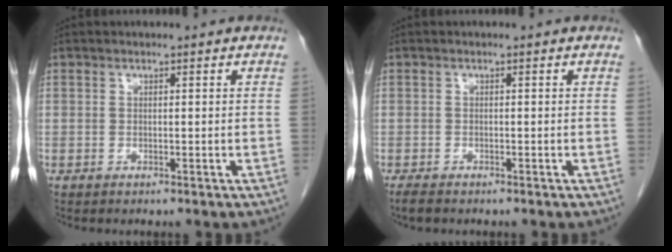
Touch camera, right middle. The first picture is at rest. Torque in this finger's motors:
{"motor_torque": [0.07, -0.01, 0.01, 0.00]}